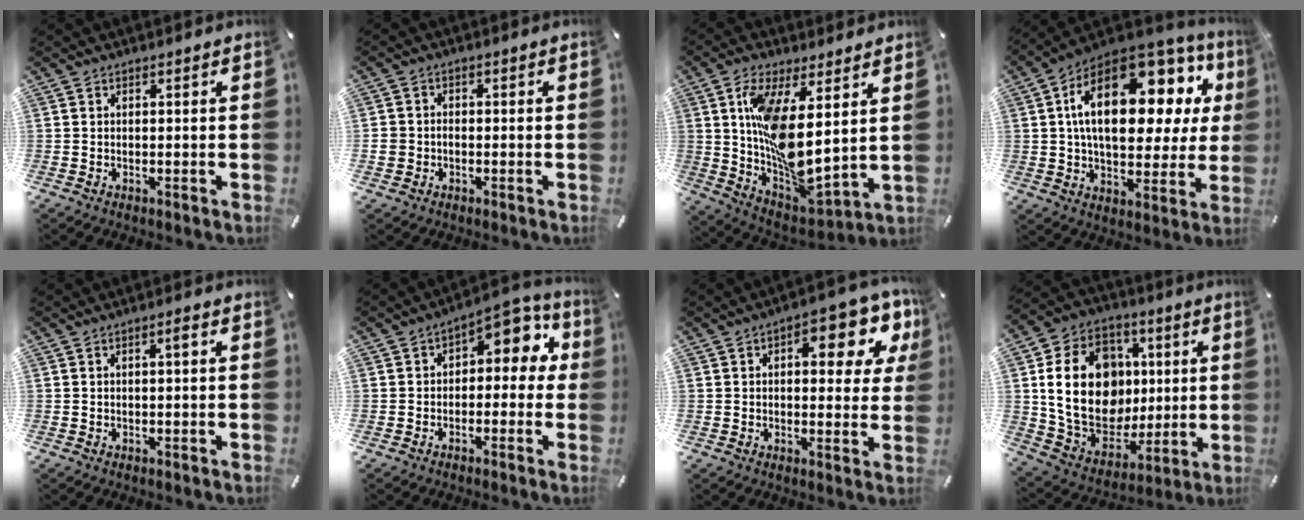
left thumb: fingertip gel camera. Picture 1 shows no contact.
{"total": 3.4, "force": [-1.1, 3.1, 1.0], "torque": [-0.016, 0.007, -0.020]}
{"total": 15.4, "force": [4.0, 6.2, 13.5], "torque": [-0.258, -0.048, 0.072]}
{"total": 22.4, "force": [7.7, 12.1, 17.2], "torque": [-0.283, -0.047, 0.125]}
{"total": 1.6, "force": [0.3, 0.3, 1.5], "torque": [-0.029, 0.002, 0.003]}
{"total": 7.3, "force": [2.6, 4.6, 5.1], "torque": [-0.064, -0.021, 0.038]}
{"total": 12.6, "force": [4.5, 6.1, 10.1], "torque": [-0.122, -0.022, 0.071]}
{"total": 22.5, "force": [3.5, 17.7, 13.5], "torque": [-0.241, -0.015, 0.074]}